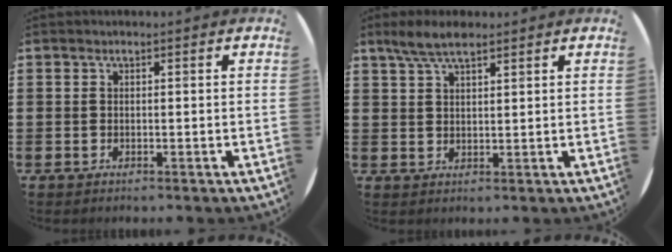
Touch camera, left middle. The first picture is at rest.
{"total": 4.5, "force": [3.6, 1.2, 2.5], "torque": [-0.055, 0.001, 0.065]}